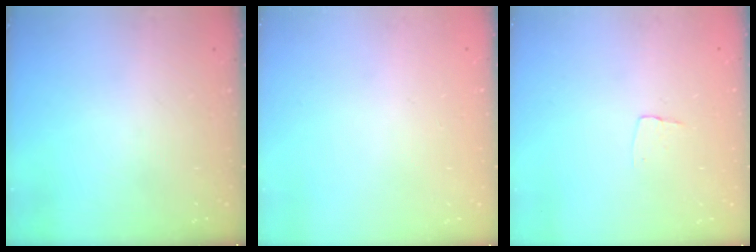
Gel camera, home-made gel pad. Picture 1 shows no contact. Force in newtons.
{"total": 0.7, "press": 0.6, "slide": 0.3}
{"total": 3.4, "press": 3.4, "slide": 0.2}